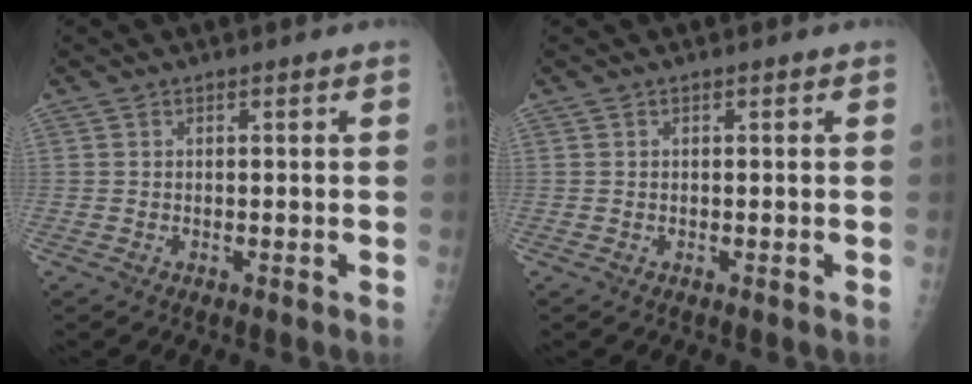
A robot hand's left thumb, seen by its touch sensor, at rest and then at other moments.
{"total": 0.0}